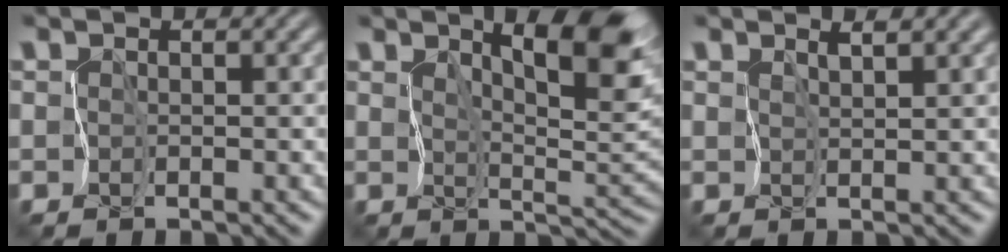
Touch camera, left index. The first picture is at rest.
{"total": 8.5, "force": [4.5, 2.2, 6.9], "torque": [-0.106, -0.002, 0.077]}
{"total": 2.4, "force": [1.9, 0.2, 1.4], "torque": [-0.019, 0.000, 0.029]}